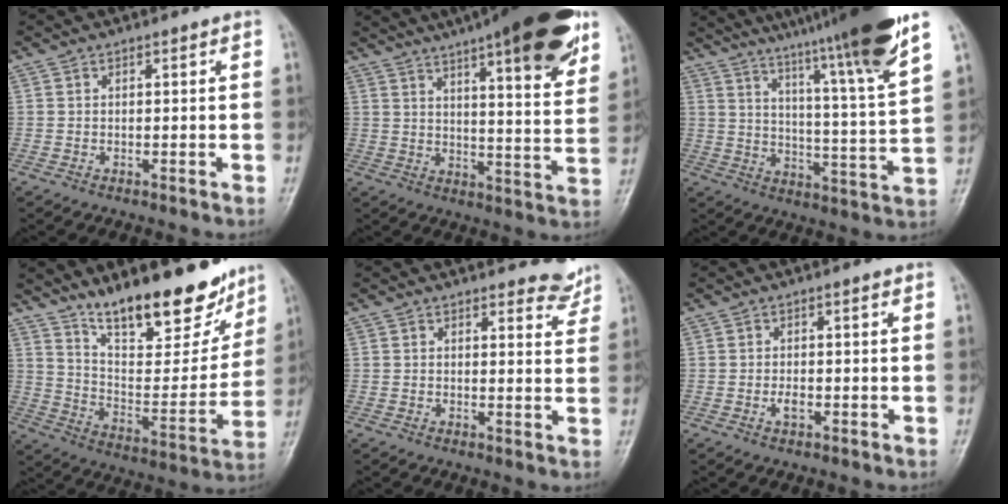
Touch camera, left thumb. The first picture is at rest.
{"total": 24.6, "force": [15.8, 5.4, 18.1], "torque": [-0.238, -0.036, 0.215]}
{"total": 22.0, "force": [16.6, 0.1, 14.5], "torque": [-0.210, -0.082, 0.242]}
{"total": 21.1, "force": [15.5, 7.3, 12.3], "torque": [-0.137, -0.093, 0.252]}
{"total": 4.1, "force": [3.8, 1.5, 0.5], "torque": [0.016, -0.032, 0.033]}
{"total": 1.9, "force": [-0.5, 0.9, 1.6], "torque": [-0.026, 0.002, -0.009]}